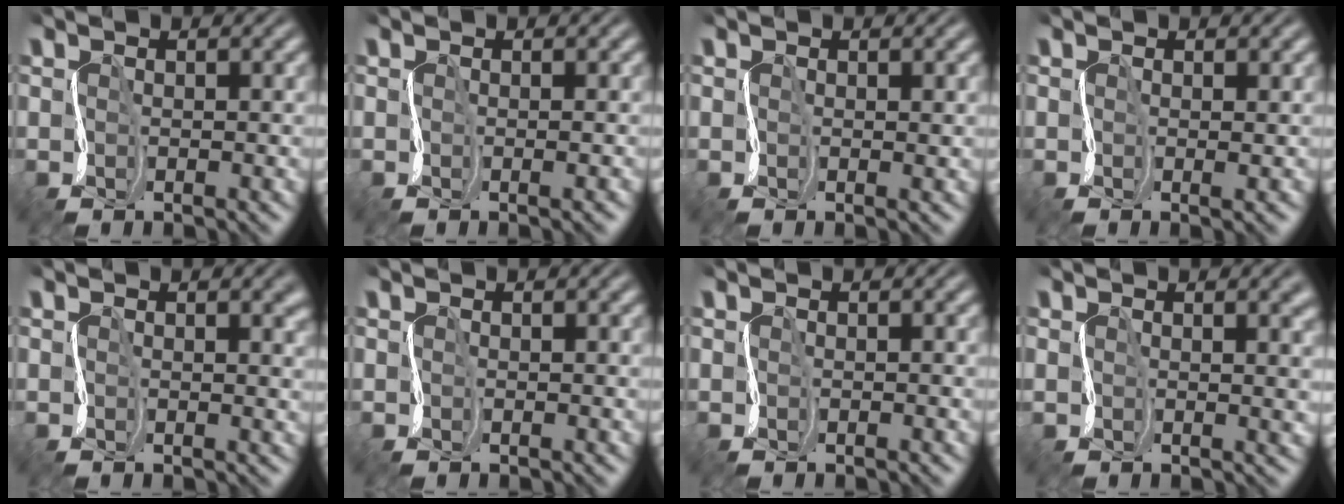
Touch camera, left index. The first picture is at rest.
{"total": 0.6, "force": [0.0, -0.1, 0.6], "torque": [-0.001, 0.004, 0.001]}
{"total": 0.6, "force": [0.2, 0.2, 0.5], "torque": [-0.006, -0.001, 0.005]}
{"total": 1.0, "force": [0.3, 0.1, 0.9], "torque": [-0.014, 0.002, 0.007]}
{"total": 1.9, "force": [0.6, 1.1, 1.5], "torque": [-0.010, 0.001, 0.006]}
{"total": 0.0}
{"total": 0.0}
{"total": 3.0, "force": [1.0, 1.4, 2.4], "torque": [-0.016, 0.005, 0.012]}